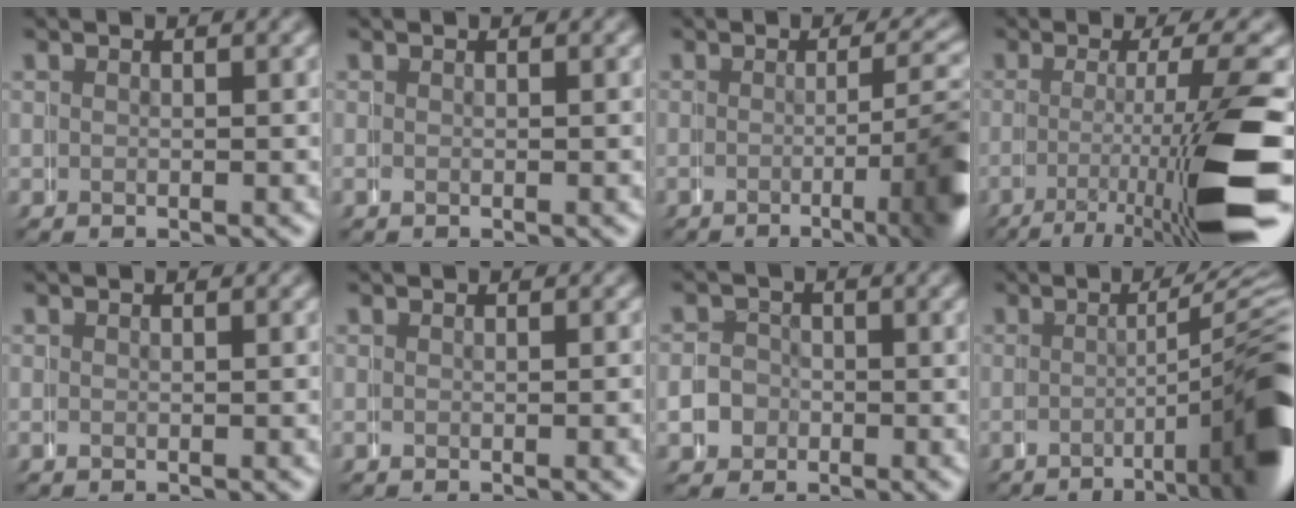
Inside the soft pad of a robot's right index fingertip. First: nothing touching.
{"total": 0.0}
{"total": 9.7, "force": [-3.1, 3.5, 8.5], "torque": [-0.088, -0.008, -0.046]}
{"total": 13.0, "force": [-3.9, 4.0, 11.7], "torque": [-0.169, -0.026, -0.036]}
{"total": 0.0}
{"total": 0.5, "force": [-0.2, 0.1, 0.5], "torque": [-0.006, 0.003, -0.006]}
{"total": 3.2, "force": [-1.0, 3.0, 0.3], "torque": [-0.019, 0.000, -0.020]}
{"total": 12.1, "force": [-3.1, 4.0, 11.0], "torque": [-0.118, -0.006, -0.042]}